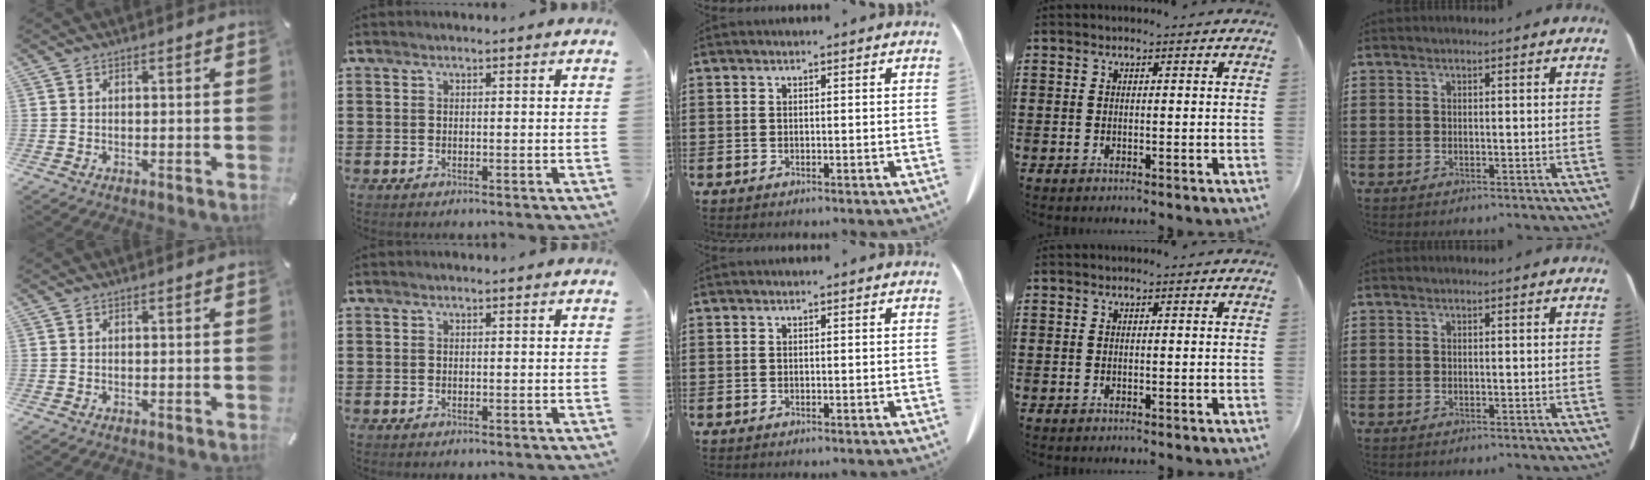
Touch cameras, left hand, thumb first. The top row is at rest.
{}